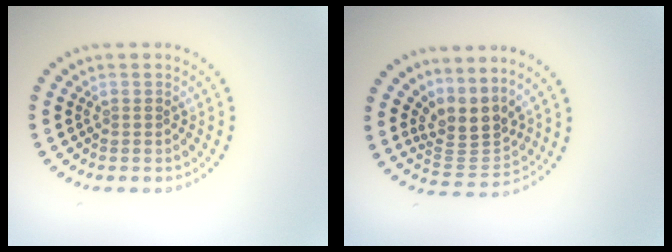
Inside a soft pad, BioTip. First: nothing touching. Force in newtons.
{"total": 3.5, "press": 2.6, "slide": 2.4}